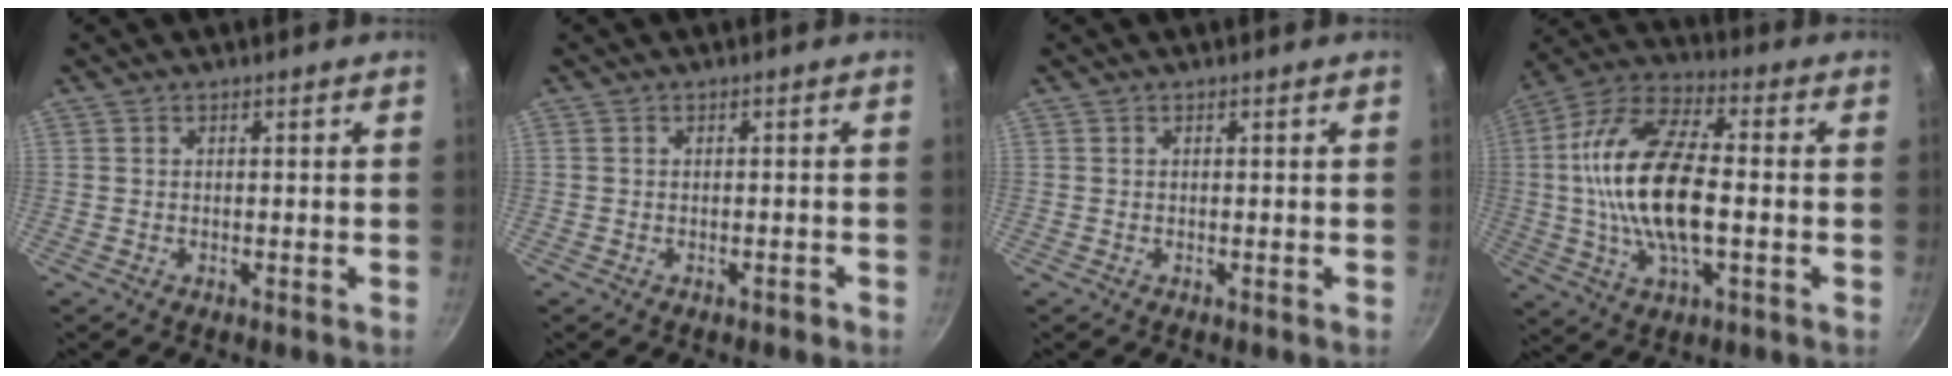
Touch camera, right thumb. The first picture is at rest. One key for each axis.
{"total": 0.8, "fx": -0.6, "fy": 0.4, "fz": 0.4, "tx": 0.001, "ty": 0.011, "tz": -0.003}
{"total": 0.0}
{"total": 19.5, "fx": -0.8, "fy": 8.8, "fz": 17.4, "tx": -0.323, "ty": 0.027, "tz": -0.028}